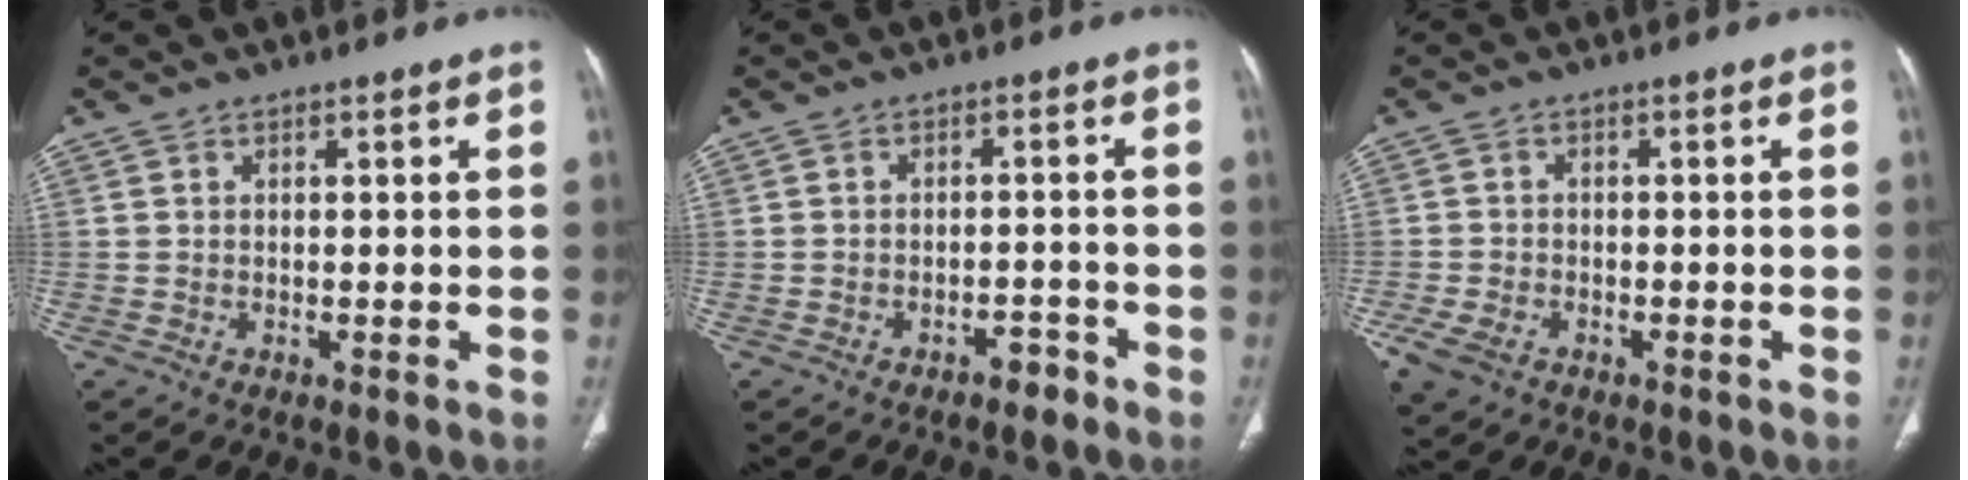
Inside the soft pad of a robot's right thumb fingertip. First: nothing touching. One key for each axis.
{"total": 2.8, "fx": -2.1, "fy": 1.3, "fz": 1.3, "tx": -0.012, "ty": 0.018, "tz": -0.028}
{"total": 6.2, "fx": -3.1, "fy": 4.1, "fz": 3.3, "tx": -0.078, "ty": 0.005, "tz": -0.051}